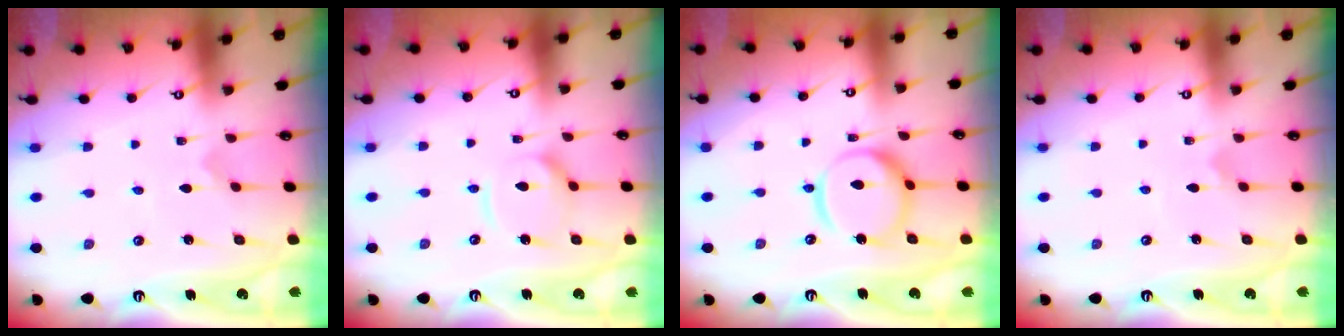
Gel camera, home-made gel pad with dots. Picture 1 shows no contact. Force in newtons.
{"total": 9.2, "press": 9.1, "slide": 0.9}
{"total": 14.0, "press": 13.9, "slide": 1.4}
{"total": 2.0, "press": 2.0, "slide": 0.2}